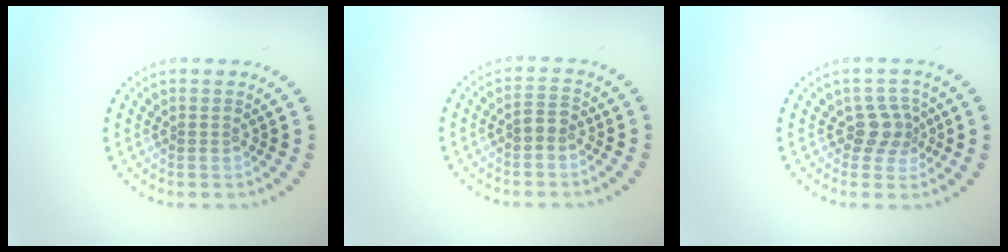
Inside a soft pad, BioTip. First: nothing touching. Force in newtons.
{"total": 1.3, "press": 1.1, "slide": 0.6}
{"total": 2.5, "press": 1.9, "slide": 1.5}